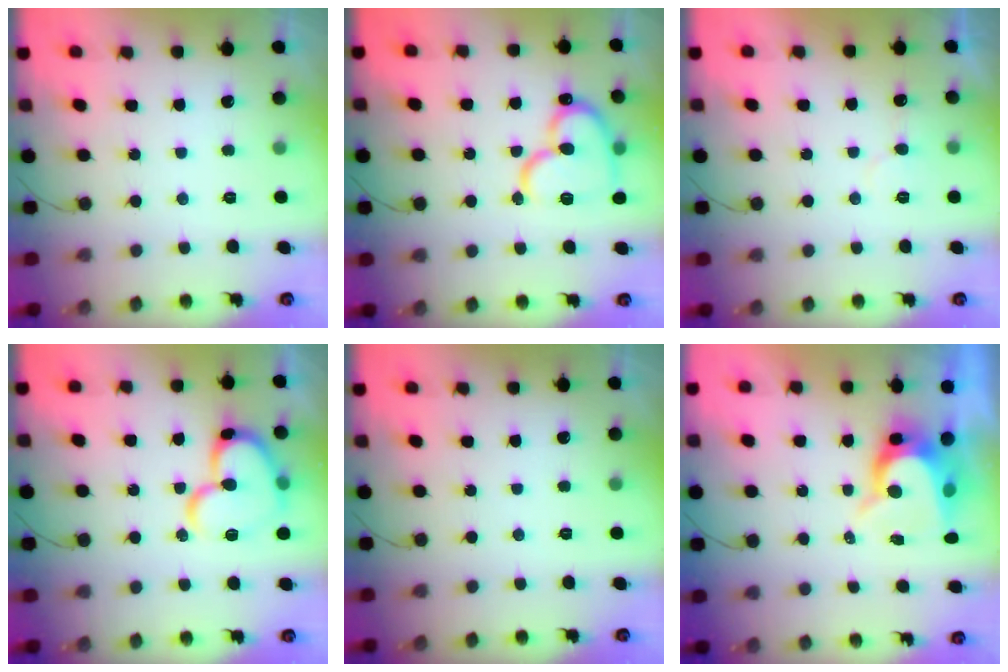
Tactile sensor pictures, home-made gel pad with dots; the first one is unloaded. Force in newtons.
{"total": 17.3, "press": 17.1, "slide": 2.2}
{"total": 6.5, "press": 6.5, "slide": 0.4}
{"total": 17.5, "press": 17.4, "slide": 2.1}
{"total": 0.0}
{"total": 8.6, "press": 8.5, "slide": 0.5}